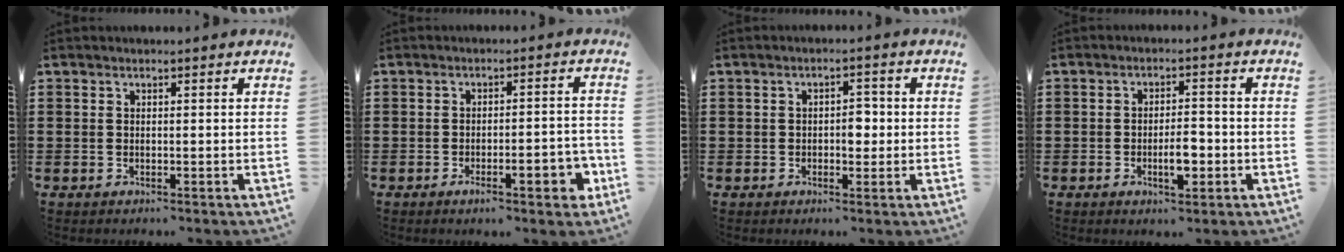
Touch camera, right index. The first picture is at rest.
{"total": 6.3, "force": [-2.4, 1.8, 5.6], "torque": [-0.072, -0.010, -0.039]}
{"total": 3.2, "force": [-0.2, 1.9, 2.6], "torque": [-0.043, 0.003, -0.008]}
{"total": 4.7, "force": [-1.4, 1.8, 4.1], "torque": [-0.078, 0.003, -0.025]}